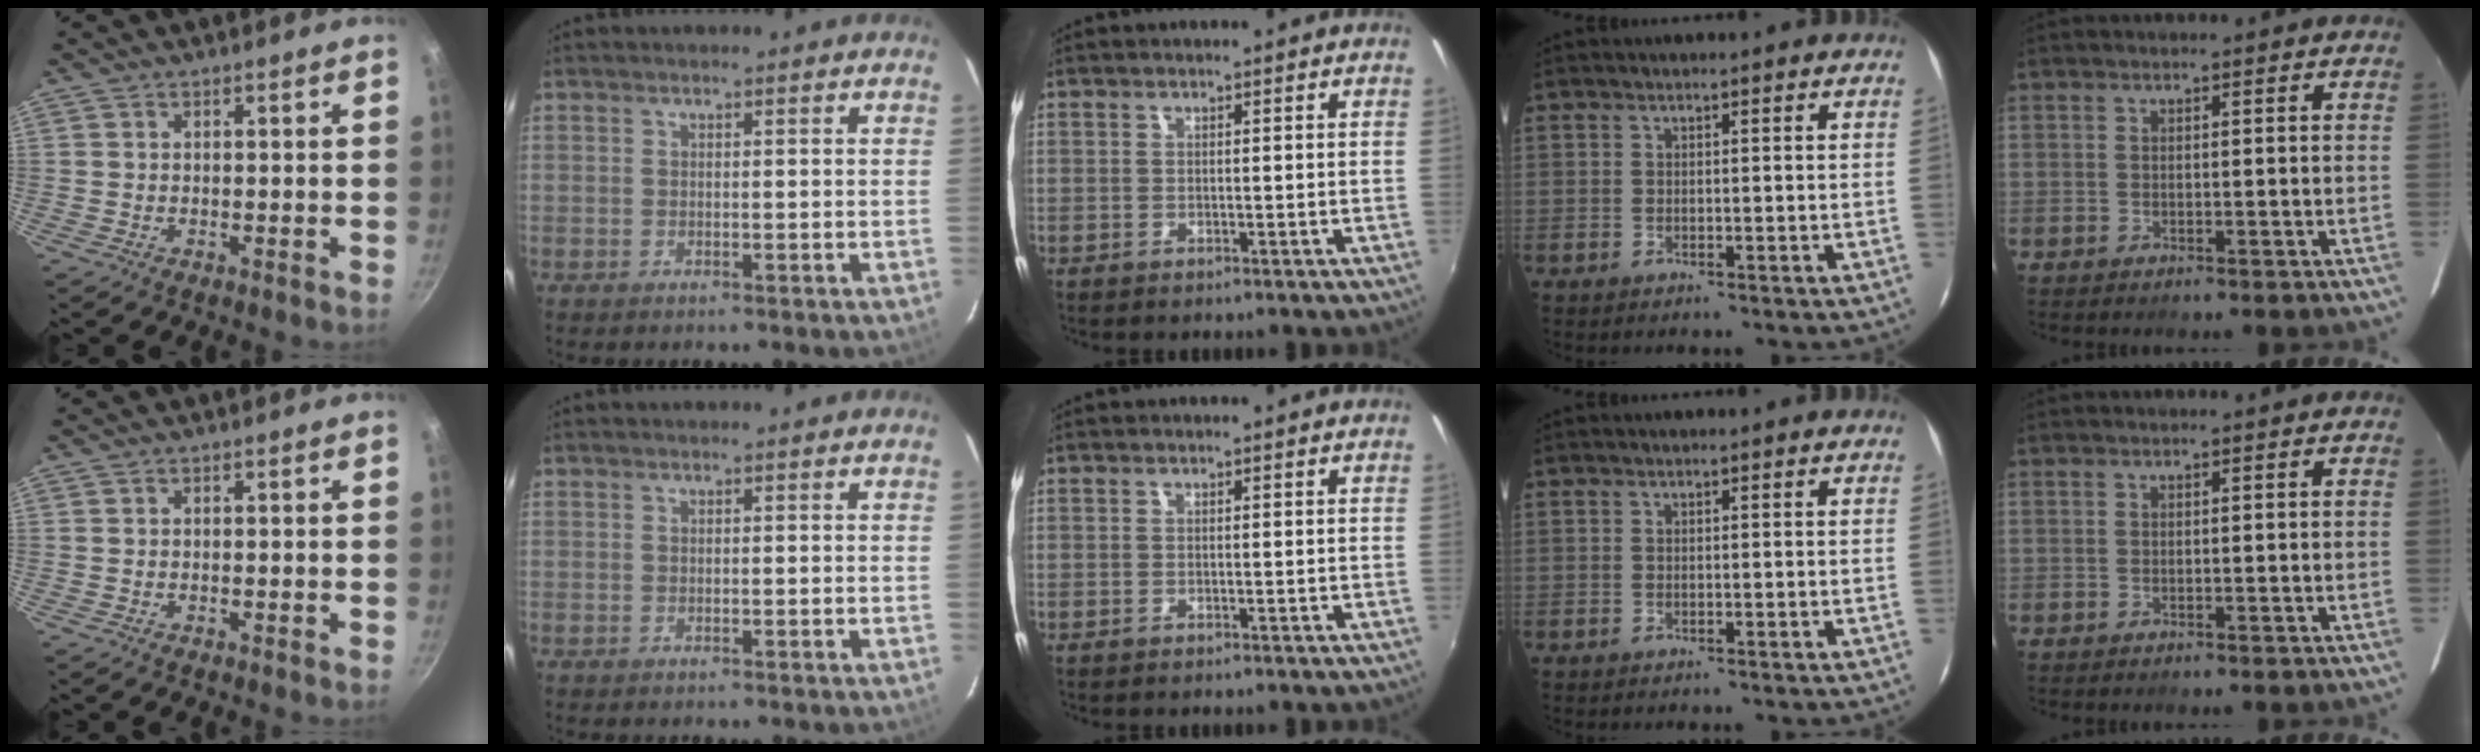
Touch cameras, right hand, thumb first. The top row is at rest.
{}